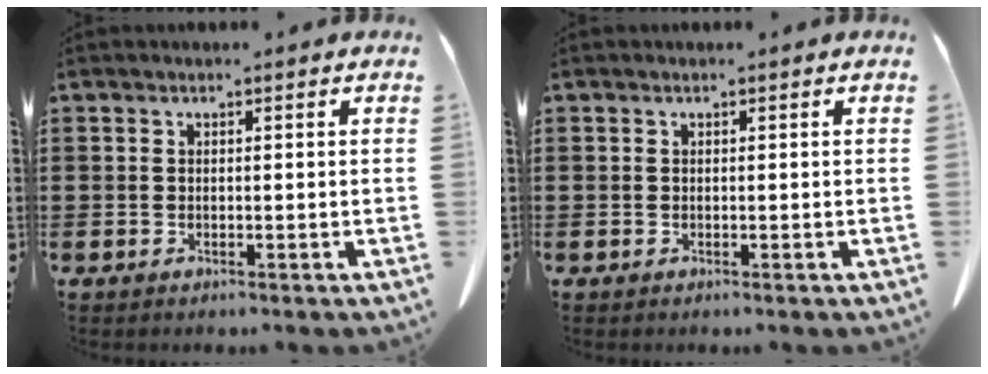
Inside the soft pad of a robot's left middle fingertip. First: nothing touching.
{"total": 0.0}